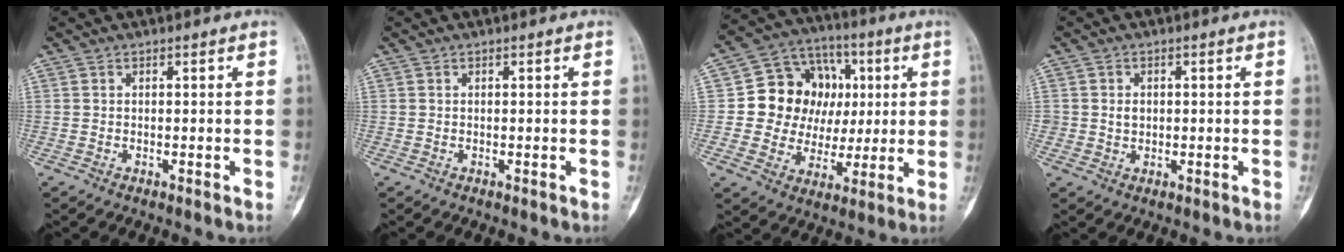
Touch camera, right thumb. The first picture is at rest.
{"total": 0.0}
{"total": 16.0, "force": [2.1, 13.7, 8.0], "torque": [-0.078, 0.021, 0.043]}
{"total": 2.1, "force": [0.2, 1.8, 1.0], "torque": [-0.006, 0.002, 0.007]}